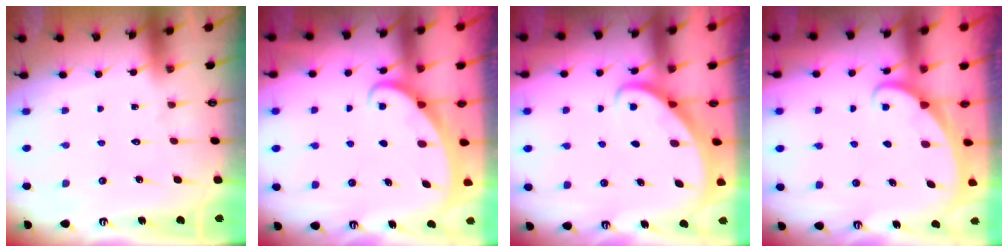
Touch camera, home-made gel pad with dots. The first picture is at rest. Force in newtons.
{"total": 2.1, "press": 2.1, "slide": 0.1}
{"total": 2.6, "press": 2.6, "slide": 0.3}
{"total": 1.8, "press": 1.8, "slide": 0.1}